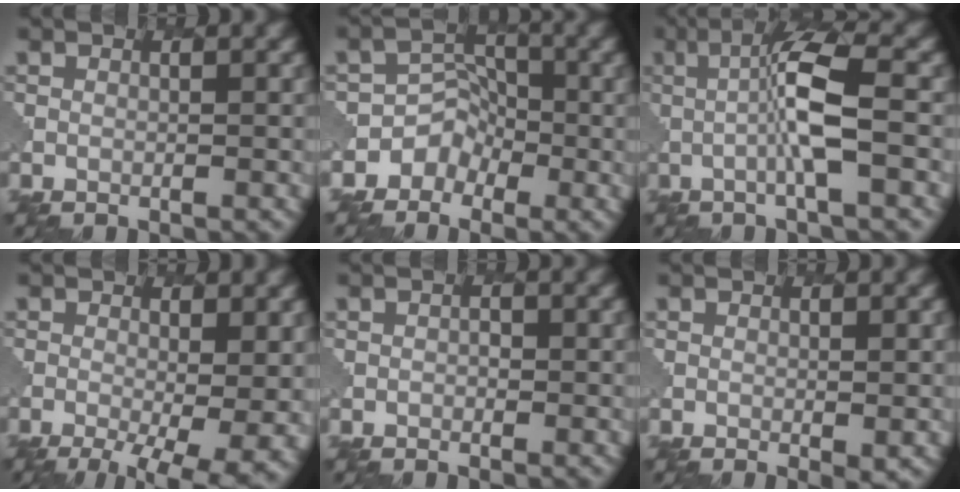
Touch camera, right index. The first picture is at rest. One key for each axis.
{"total": 3.3, "fx": -2.0, "fy": 2.7, "fz": 0.1, "tx": 0.032, "ty": 0.011, "tz": -0.044}
{"total": 5.0, "fx": -0.2, "fy": 0.7, "fz": 4.9, "tx": -0.090, "ty": 0.008, "tz": -0.011}
{"total": 8.8, "fx": -2.7, "fy": 3.5, "fz": 7.6, "tx": -0.105, "ty": -0.021, "tz": -0.024}
{"total": 0.5, "fx": 0.0, "fy": 0.5, "fz": 0.2, "tx": -0.002, "ty": -0.002, "tz": 0.002}
{"total": 1.4, "fx": -0.1, "fy": 0.3, "fz": 1.3, "tx": -0.019, "ty": -0.008, "tz": 0.002}